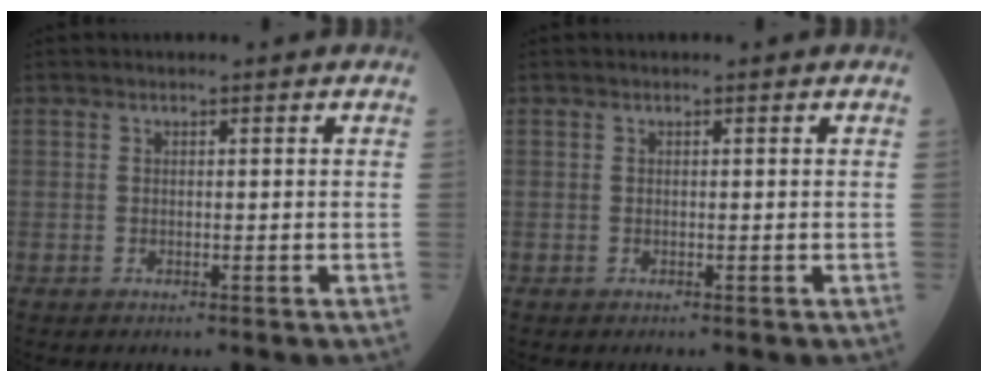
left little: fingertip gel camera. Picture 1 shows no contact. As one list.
[{"total": 0.0}]